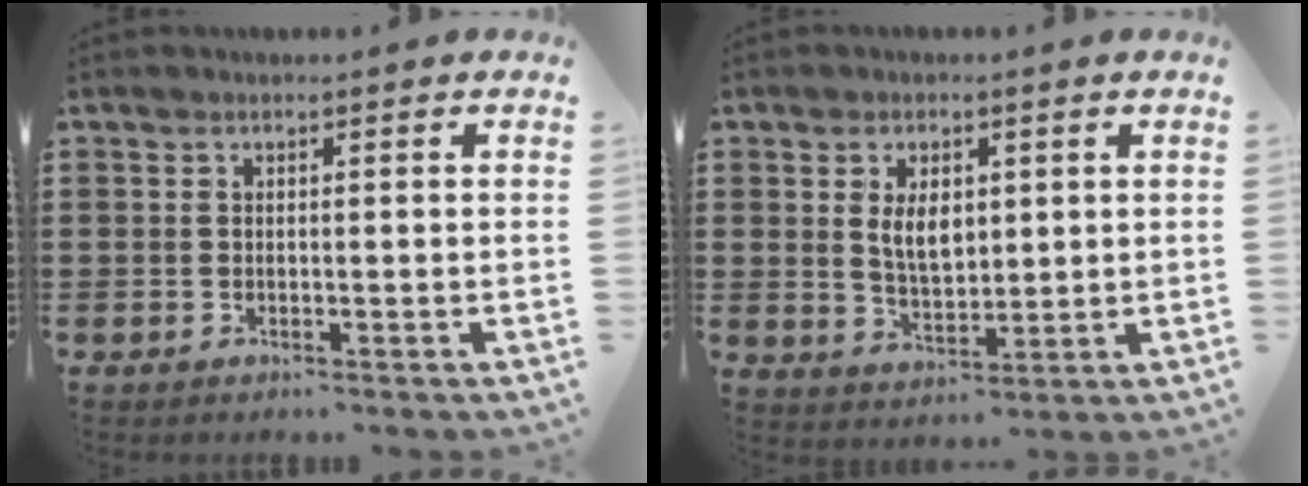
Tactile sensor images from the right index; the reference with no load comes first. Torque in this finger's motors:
{"motor_torque": [0.50, 0.74, 0.14, 0.05]}